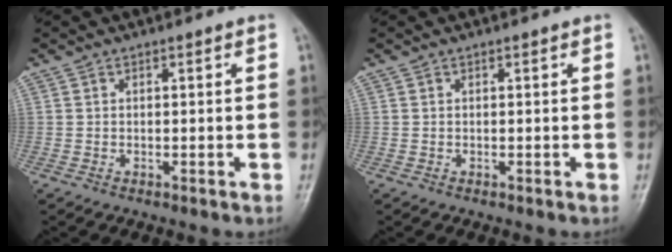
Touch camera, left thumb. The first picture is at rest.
{"total": 0.0}